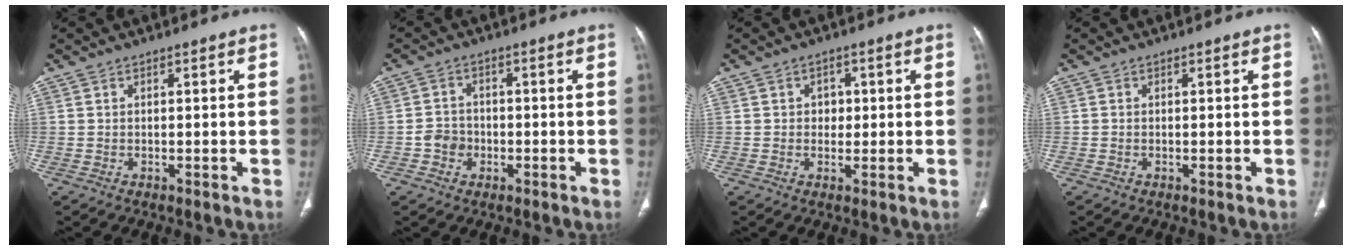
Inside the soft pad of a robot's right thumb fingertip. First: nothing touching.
{"total": 3.9, "force": [-1.3, 3.4, 1.5], "torque": [-0.009, 0.013, -0.026]}
{"total": 2.8, "force": [0.3, 2.4, 1.5], "torque": [-0.001, 0.004, 0.003]}
{"total": 0.0}